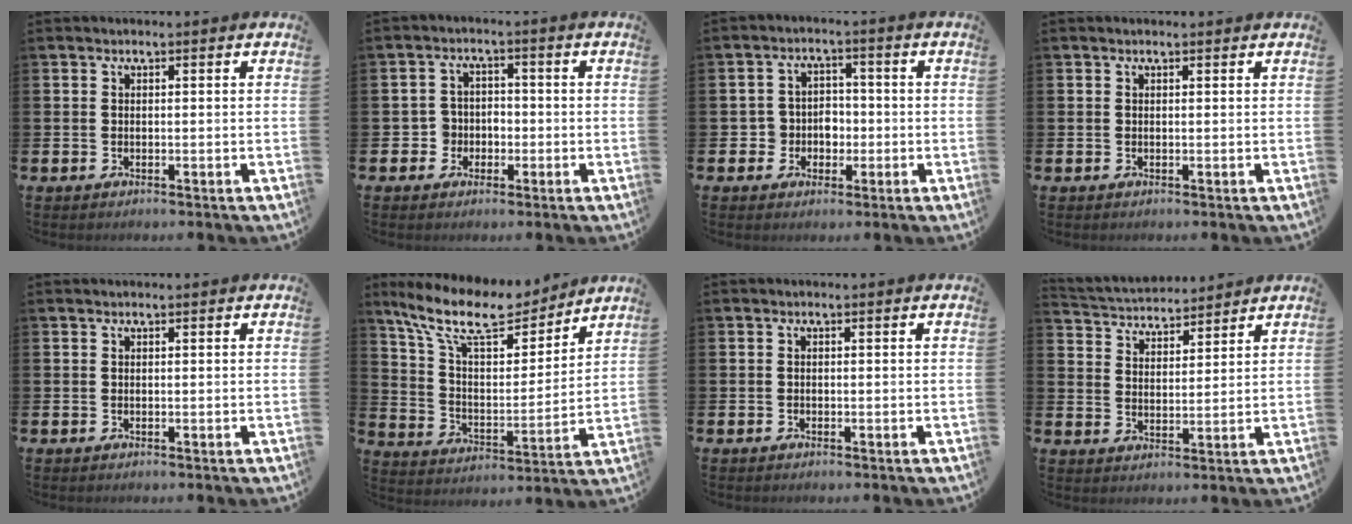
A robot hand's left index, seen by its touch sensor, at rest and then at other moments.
{"total": 3.4, "force": [-1.4, 3.1, 0.4], "torque": [-0.014, 0.005, -0.035]}
{"total": 3.9, "force": [-1.0, 3.7, 0.6], "torque": [-0.021, 0.004, -0.028]}
{"total": 0.0}
{"total": 0.0}
{"total": 12.3, "force": [10.6, 3.5, 5.2], "torque": [-0.130, -0.063, 0.183]}
{"total": 0.0}
{"total": 4.1, "force": [3.9, 1.0, -0.4], "torque": [-0.012, -0.031, 0.067]}